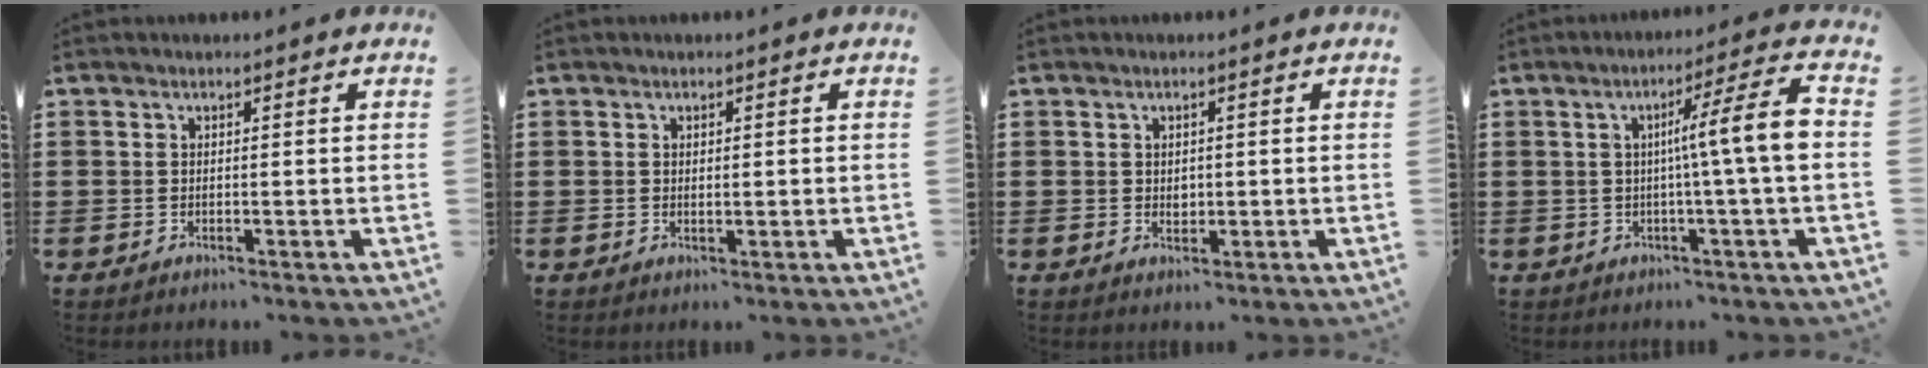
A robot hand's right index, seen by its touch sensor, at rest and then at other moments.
{"total": 0.7, "force": [0.1, 0.3, 0.6], "torque": [-0.011, 0.001, 0.001]}
{"total": 1.2, "force": [0.1, 0.9, 0.8], "torque": [-0.008, 0.001, 0.000]}
{"total": 8.5, "force": [0.1, -0.2, 8.5], "torque": [-0.137, -0.009, -0.008]}